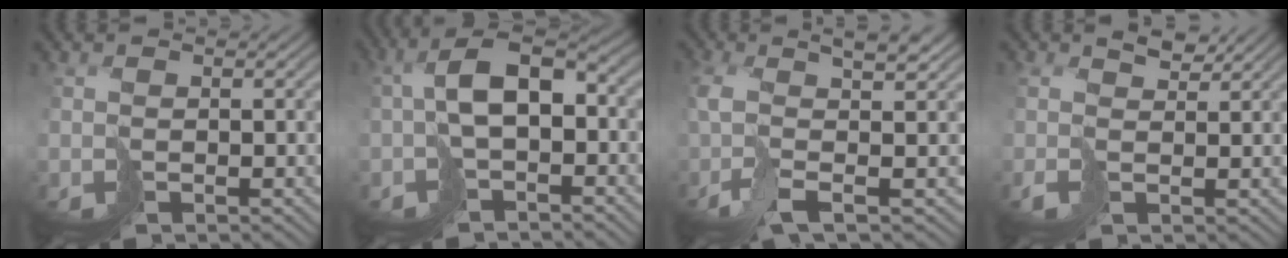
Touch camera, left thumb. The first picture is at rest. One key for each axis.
{"total": 7.9, "fx": -0.8, "fy": 3.9, "fz": 6.8, "tx": -0.135, "ty": 0.010, "tz": -0.015}
{"total": 8.0, "fx": -0.4, "fy": 2.4, "fz": 7.6, "tx": -0.137, "ty": 0.005, "tz": -0.019}
{"total": 2.5, "fx": 0.9, "fy": 1.2, "fz": 2.0, "tx": -0.053, "ty": 0.001, "tz": 0.012}